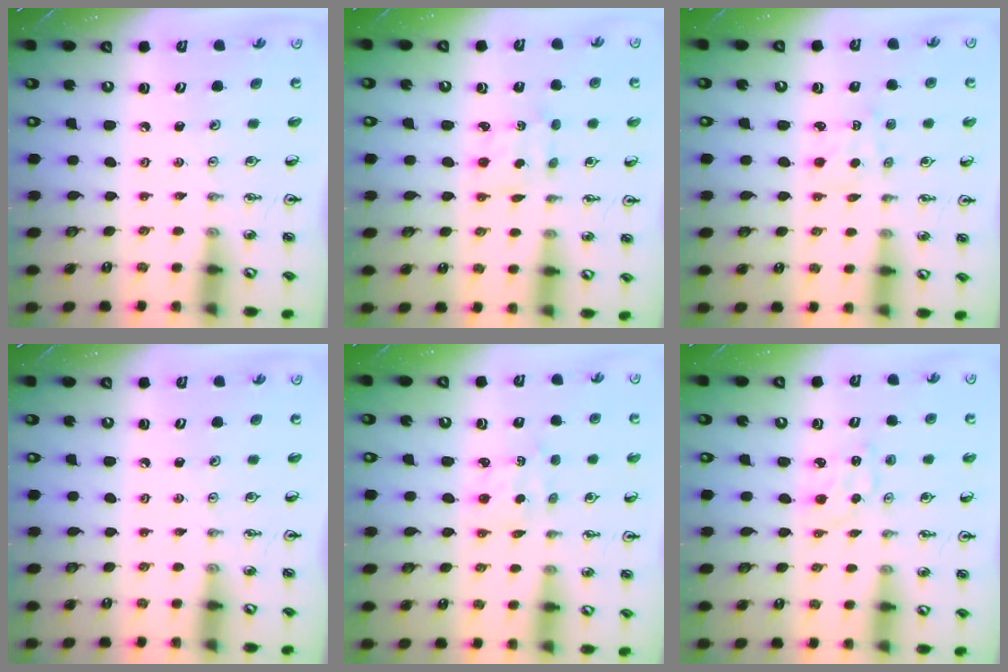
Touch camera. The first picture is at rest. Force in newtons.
{"total": 2.7, "press": 2.7, "slide": 0.5}
{"total": 2.9, "press": 2.8, "slide": 0.4}
{"total": 0.0}
{"total": 1.8, "press": 1.8, "slide": 0.4}
{"total": 1.5, "press": 1.4, "slide": 0.4}